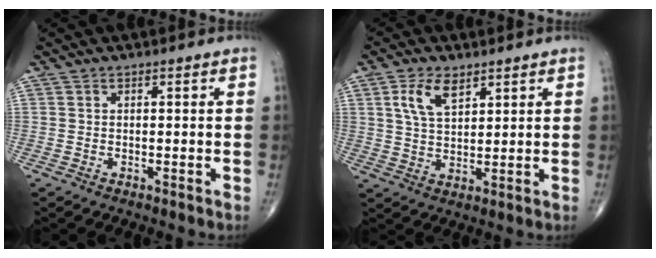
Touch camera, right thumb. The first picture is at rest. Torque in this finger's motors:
{"motor_torque": [0.16, 0.25, 0.05, -0.01, 0.19]}